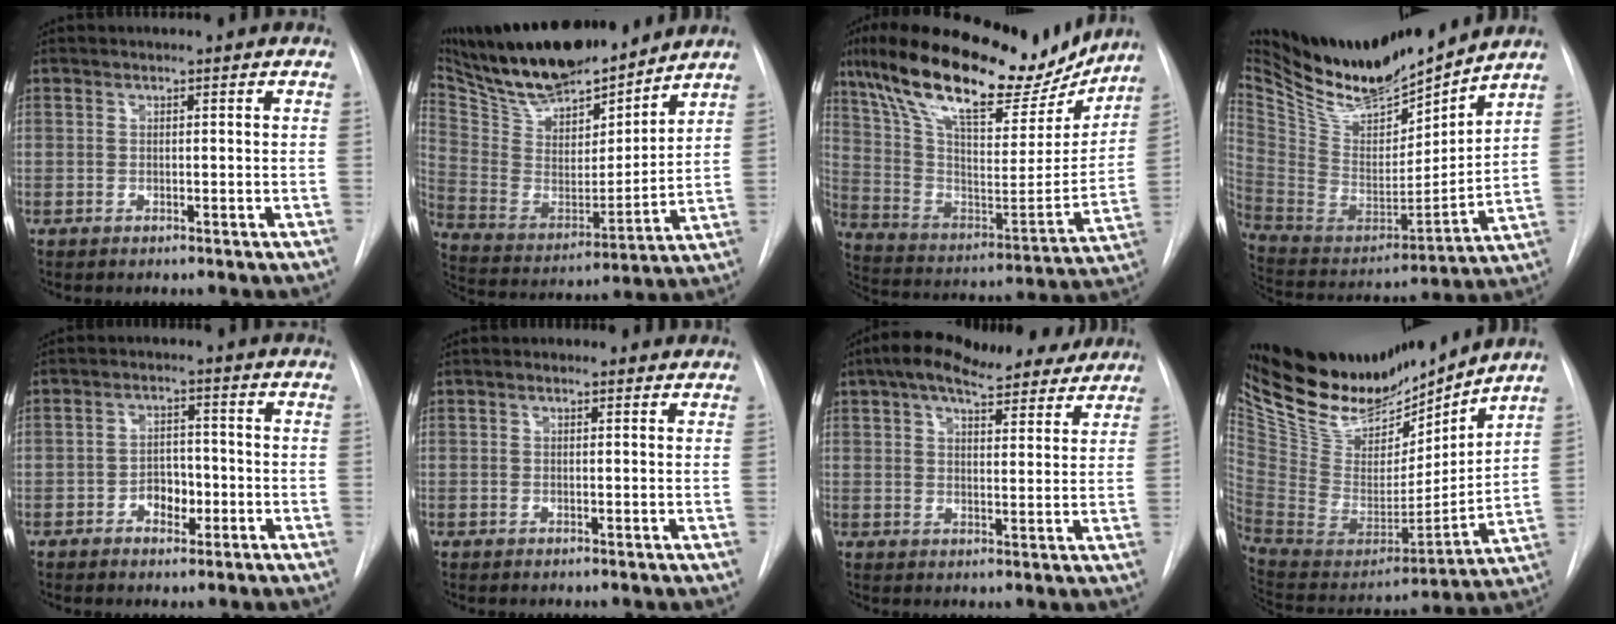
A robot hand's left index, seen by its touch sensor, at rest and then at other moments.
{"total": 22.4, "force": [19.3, 5.3, 10.0], "torque": [-0.183, -0.009, 0.336]}
{"total": 27.0, "force": [20.6, 8.1, 15.5], "torque": [-0.273, 0.011, 0.327]}
{"total": 21.6, "force": [19.3, 4.2, 8.9], "torque": [-0.179, -0.029, 0.343]}
{"total": 4.0, "force": [-1.6, 2.6, 2.6], "torque": [-0.036, 0.007, -0.024]}
{"total": 1.1, "force": [0.5, 0.7, 0.6], "torque": [-0.015, 0.006, 0.004]}
{"total": 15.8, "force": [12.6, 5.0, 8.1], "torque": [-0.130, 0.039, 0.176]}
{"total": 22.1, "force": [19.5, 7.0, 7.9], "torque": [-0.159, -0.024, 0.344]}